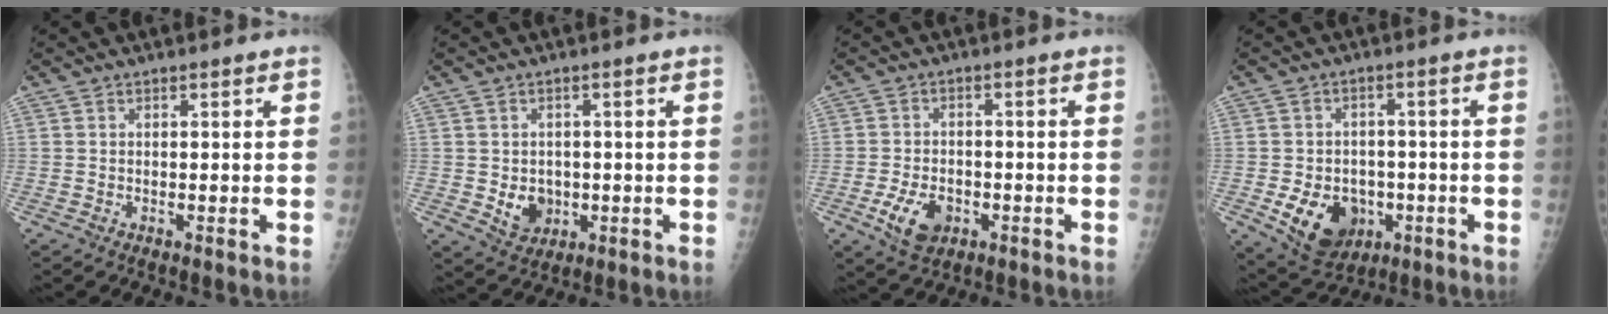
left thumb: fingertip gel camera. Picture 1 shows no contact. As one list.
[{"total": 5.6, "force": [-0.8, 4.7, 3.0], "torque": [-0.023, 0.000, 0.000]}, {"total": 7.0, "force": [-2.9, 4.5, 4.5], "torque": [-0.075, 0.009, -0.045]}, {"total": 11.6, "force": [-3.7, 8.8, 6.6], "torque": [-0.081, 0.012, -0.043]}]